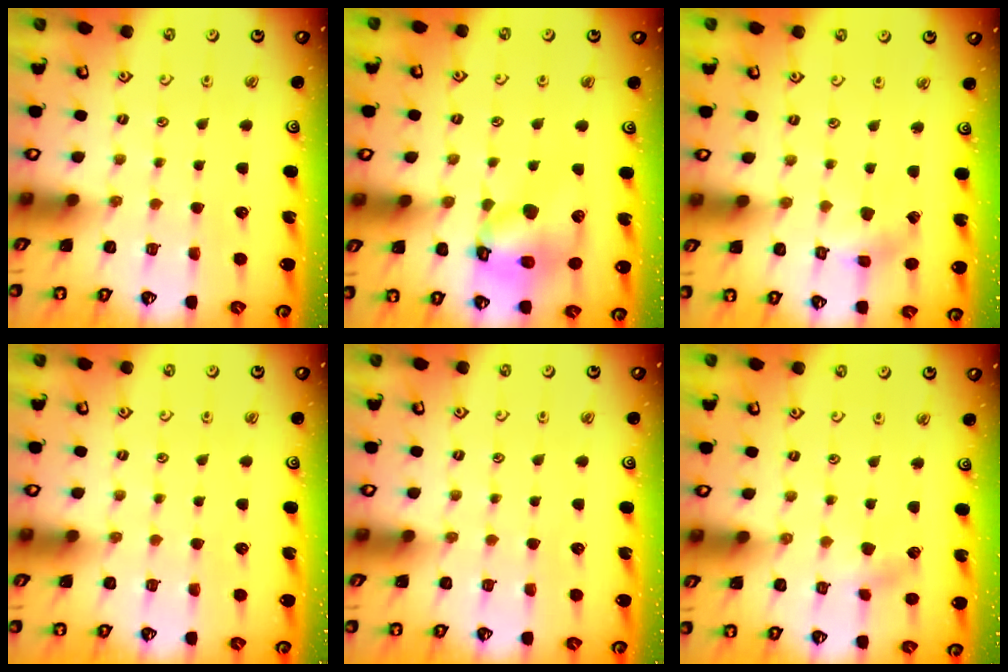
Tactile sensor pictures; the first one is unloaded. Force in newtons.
{"total": 14.4, "press": 14.3, "slide": 1.8}
{"total": 2.6, "press": 2.6, "slide": 0.3}
{"total": 0.0}
{"total": 0.0}
{"total": 1.8, "press": 1.8, "slide": 0.3}